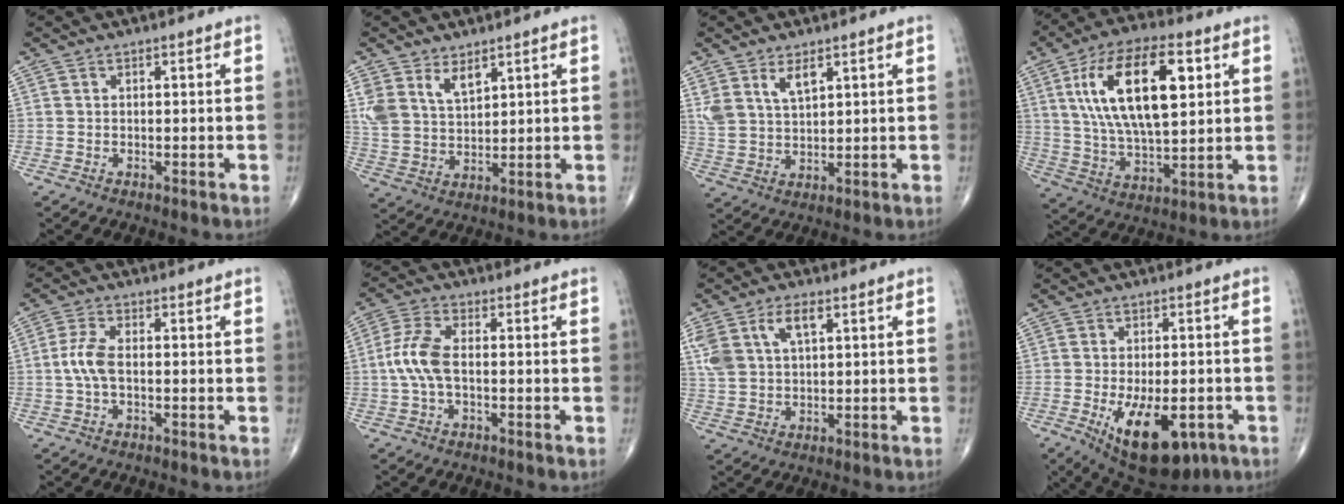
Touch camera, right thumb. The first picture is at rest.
{"total": 7.3, "force": [4.3, 3.8, 4.5], "torque": [-0.075, -0.022, 0.095]}
{"total": 6.0, "force": [3.5, 2.7, 4.1], "torque": [-0.074, -0.019, 0.075]}
{"total": 20.5, "force": [6.1, 8.8, 17.5], "torque": [-0.305, -0.006, 0.109]}
{"total": 4.7, "force": [-0.4, 2.1, 4.2], "torque": [-0.103, 0.009, -0.013]}
{"total": 6.9, "force": [-0.6, 3.0, 6.1], "torque": [-0.152, 0.017, -0.016]}
{"total": 8.6, "force": [3.6, 4.3, 6.4], "torque": [-0.135, 0.004, 0.075]}
{"total": 15.3, "force": [-6.0, 7.4, 11.9], "torque": [-0.181, 0.000, -0.071]}